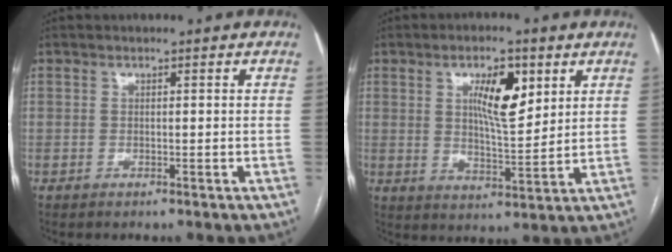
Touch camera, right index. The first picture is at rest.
{"total": 8.6, "force": [3.3, 2.5, 7.5], "torque": [-0.127, 0.001, 0.059]}